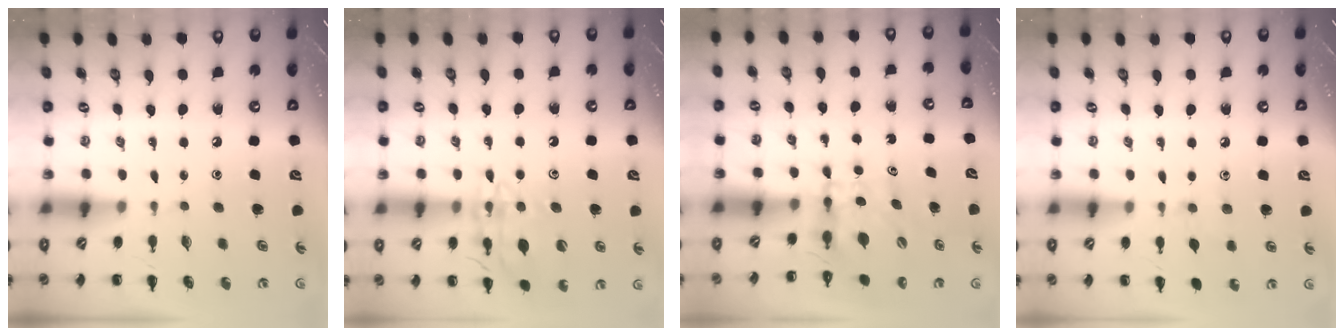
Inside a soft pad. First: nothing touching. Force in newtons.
{"total": 16.4, "press": 16.3, "slide": 2.0}
{"total": 4.9, "press": 4.9, "slide": 0.1}
{"total": 4.7, "press": 4.4, "slide": 1.7}